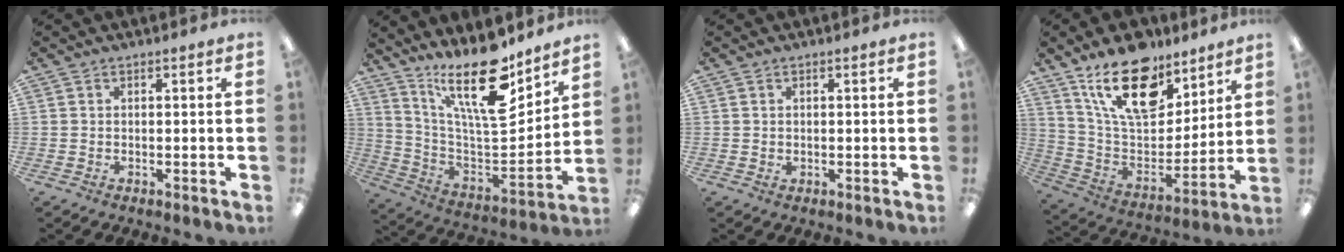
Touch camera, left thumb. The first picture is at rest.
{"total": 21.3, "force": [14.6, 6.5, 14.0], "torque": [-0.250, -0.110, 0.247]}
{"total": 0.8, "force": [0.5, 0.6, 0.3], "torque": [-0.006, 0.004, 0.008]}
{"total": 20.8, "force": [14.0, 10.3, 11.5], "torque": [-0.197, -0.078, 0.249]}